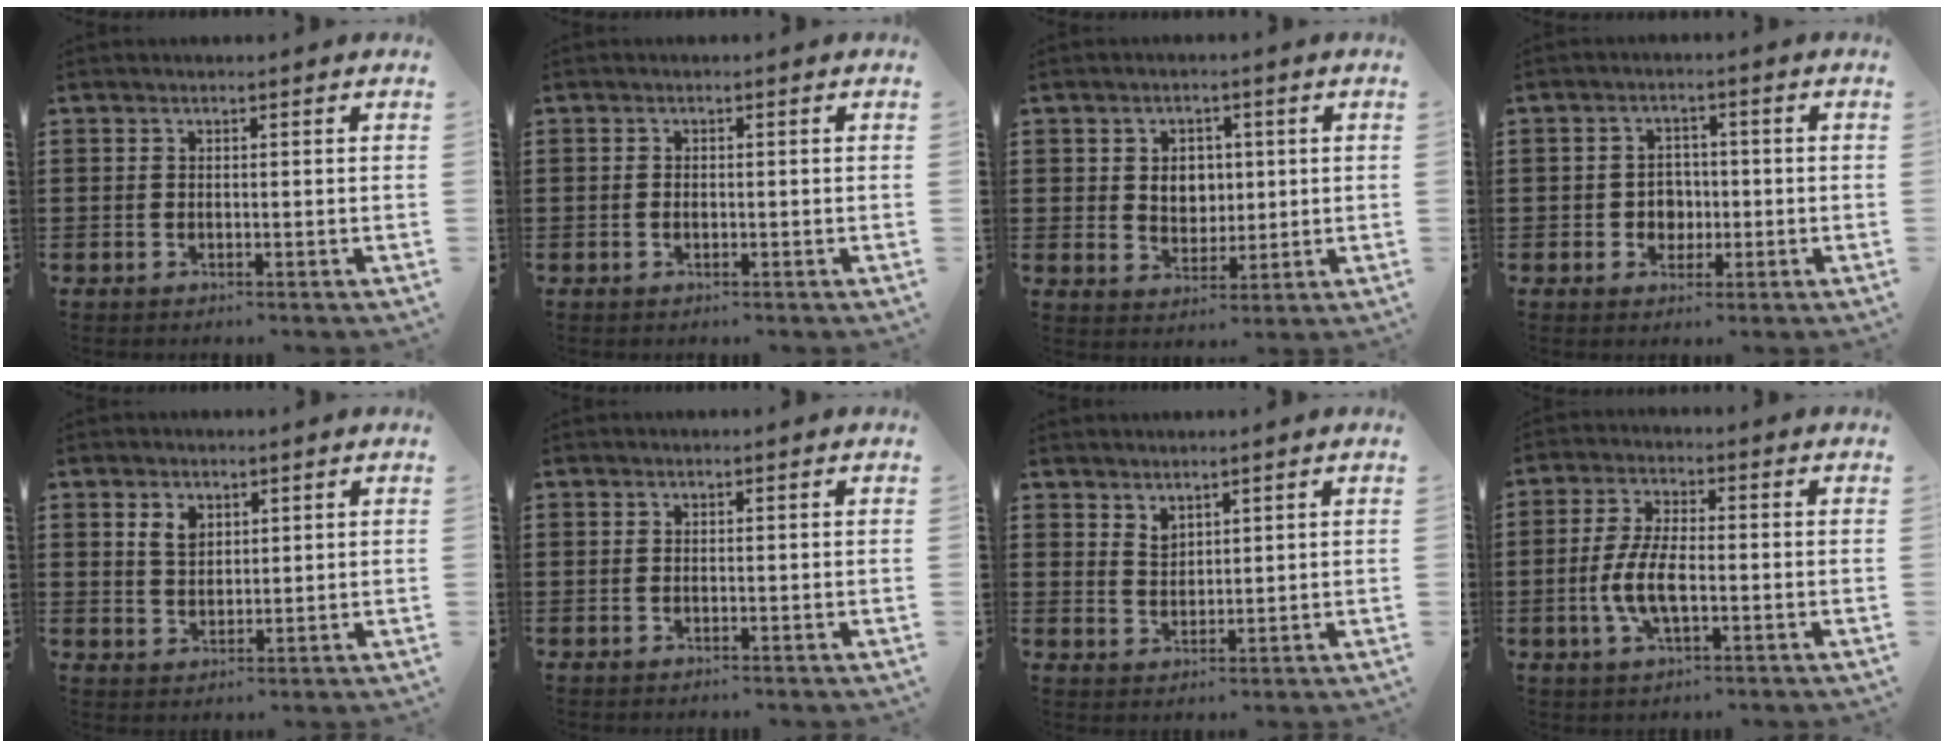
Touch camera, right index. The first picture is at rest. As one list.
[{"total": 0.6, "force": [-0.2, 0.3, 0.5], "torque": [-0.012, -0.001, -0.004]}, {"total": 4.2, "force": [0.6, 3.6, 2.0], "torque": [-0.036, 0.004, 0.005]}, {"total": 3.3, "force": [-0.6, 3.0, 1.3], "torque": [-0.027, 0.002, -0.017]}, {"total": 3.1, "force": [1.7, 2.1, 1.6], "torque": [-0.039, 0.007, 0.031]}, {"total": 0.0}, {"total": 2.3, "force": [2.0, 1.1, 0.2], "torque": [-0.008, 0.001, 0.039]}, {"total": 6.6, "force": [-1.5, 2.5, 5.9], "torque": [-0.135, -0.006, -0.036]}]